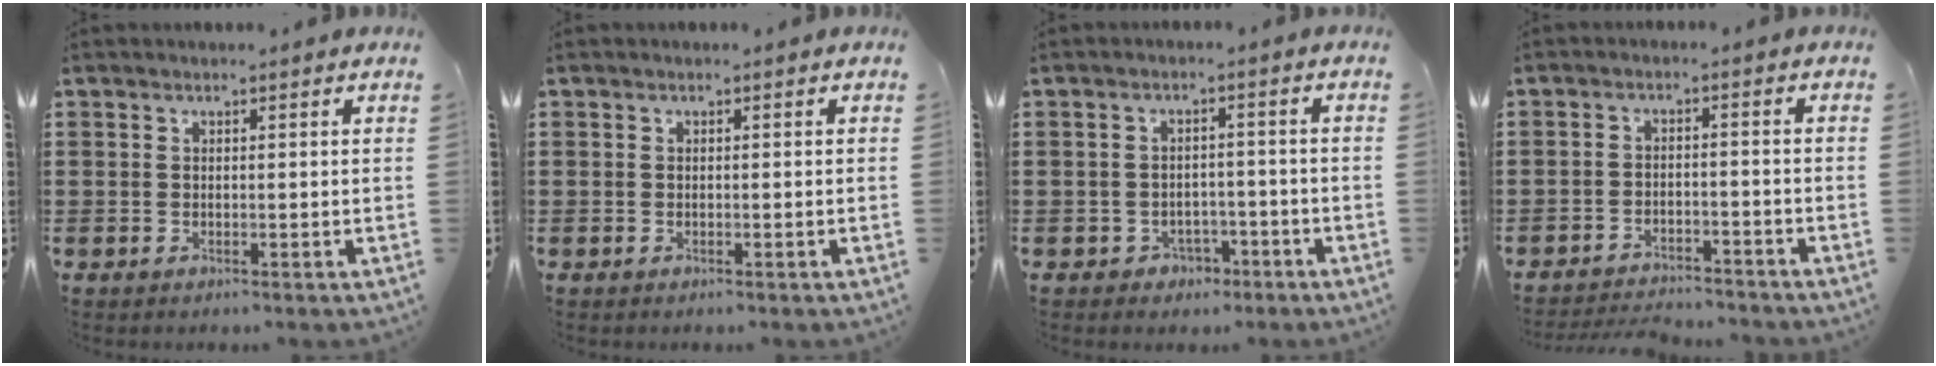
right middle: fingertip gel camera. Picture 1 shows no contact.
{"total": 0.0}
{"total": 2.3, "force": [-1.8, 1.4, 0.2], "torque": [-0.012, 0.001, -0.040]}
{"total": 3.2, "force": [-3.2, 0.4, 0.2], "torque": [-0.009, 0.002, -0.069]}